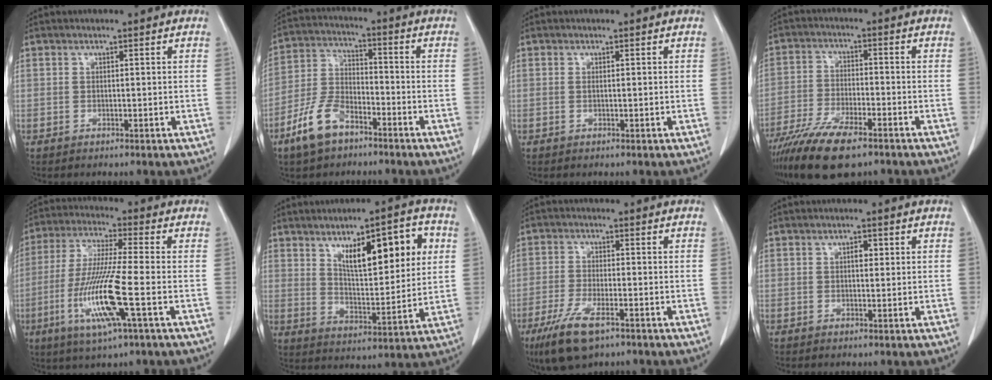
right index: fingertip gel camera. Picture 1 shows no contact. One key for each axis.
{"total": 9.2, "fx": -5.9, "fy": 4.6, "fz": 5.4, "tx": -0.124, "ty": 0.004, "tz": -0.117}
{"total": 0.6, "fx": 0.0, "fy": 0.2, "fz": 0.5, "tx": -0.011, "ty": -0.002, "tz": 0.002}
{"total": 11.9, "fx": -8.5, "fy": 3.1, "fz": 7.7, "tx": -0.139, "ty": -0.021, "tz": -0.151}
{"total": 13.3, "fx": -4.1, "fy": 0.1, "fz": 12.6, "tx": -0.261, "ty": -0.018, "tz": -0.082}
{"total": 13.9, "fx": 5.4, "fy": 4.1, "fz": 12.2, "tx": -0.178, "ty": 0.012, "tz": 0.090}
{"total": 8.3, "fx": -5.0, "fy": 2.5, "fz": 6.1, "tx": -0.121, "ty": -0.017, "tz": -0.088}
{"total": 1.6, "fx": 0.4, "fy": 0.8, "fz": 1.3, "tx": -0.018, "ty": 0.002, "tz": 0.005}